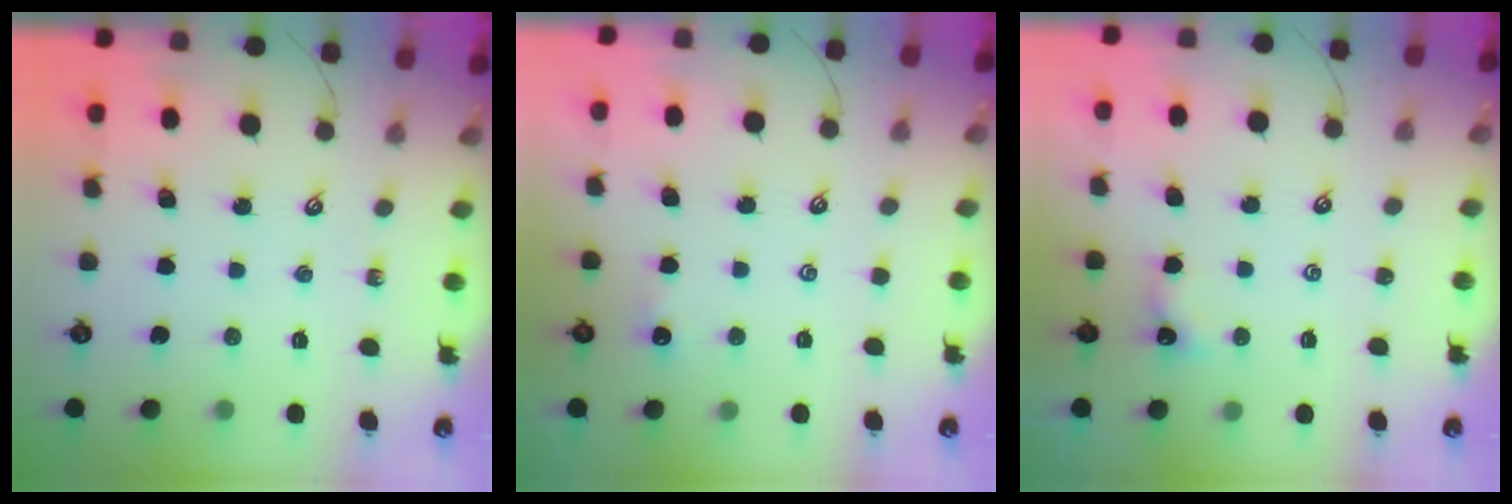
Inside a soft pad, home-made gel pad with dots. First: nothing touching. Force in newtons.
{"total": 2.1, "press": 2.1, "slide": 0.2}
{"total": 0.0}